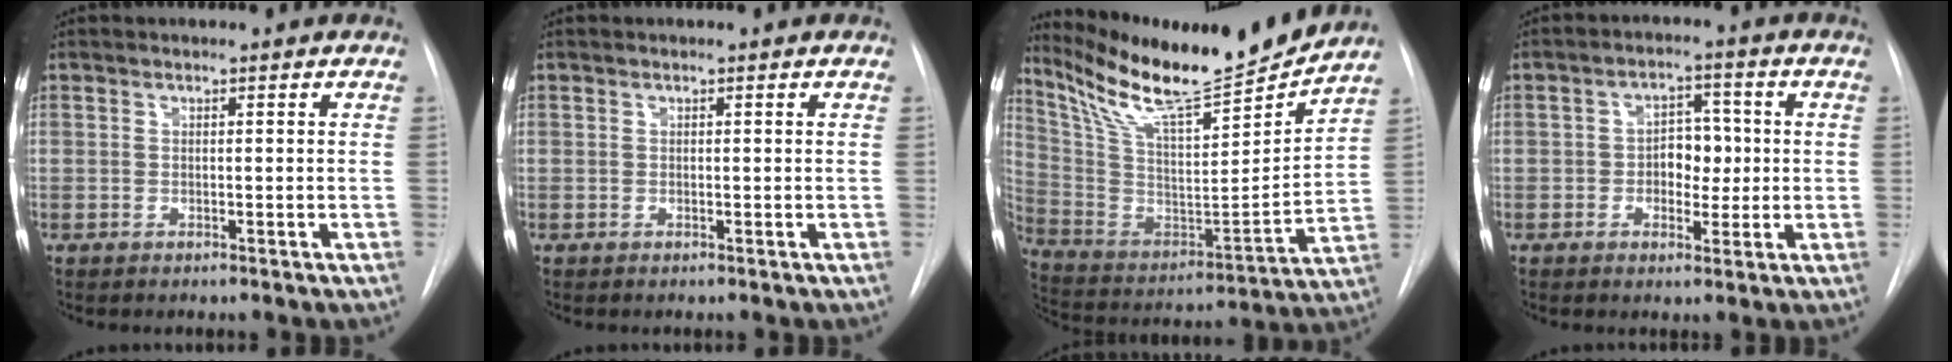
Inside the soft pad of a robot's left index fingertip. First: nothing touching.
{"total": 0.0}
{"total": 20.9, "force": [18.7, 0.9, 9.4], "torque": [-0.181, -0.047, 0.311]}
{"total": 5.3, "force": [-0.9, 3.5, 3.8], "torque": [-0.050, 0.009, -0.016]}